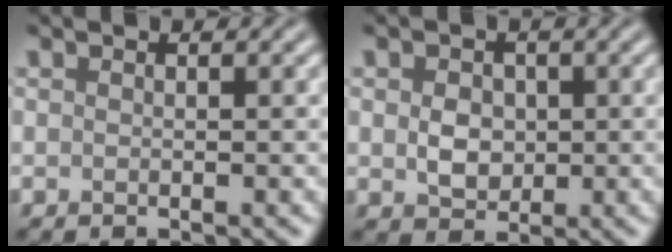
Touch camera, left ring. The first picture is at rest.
{"total": 2.6, "force": [0.2, 2.2, 1.4], "torque": [-0.027, -0.003, 0.000]}